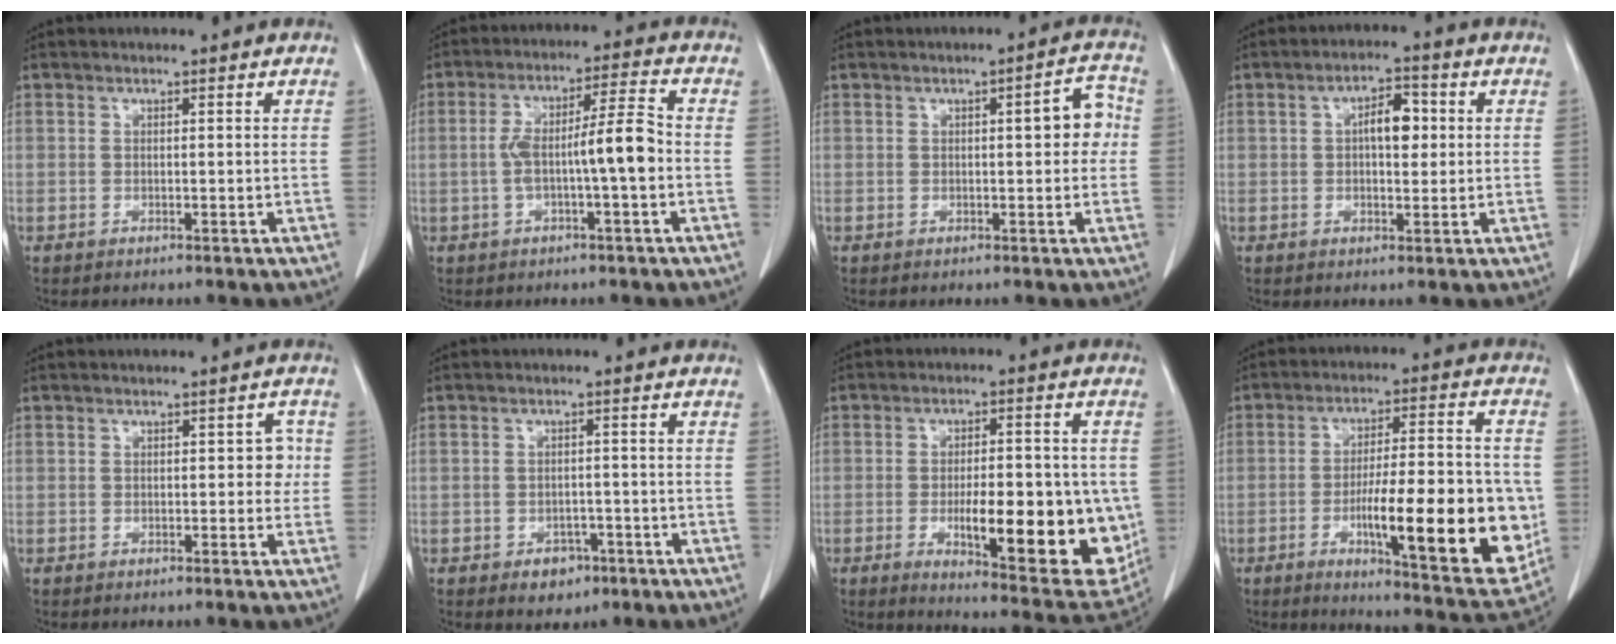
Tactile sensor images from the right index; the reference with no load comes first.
{"total": 8.4, "force": [-1.5, 0.4, 8.2], "torque": [-0.151, 0.023, -0.026]}
{"total": 4.9, "force": [0.4, 1.5, 4.7], "torque": [-0.052, 0.017, 0.001]}
{"total": 5.2, "force": [0.8, 2.2, 4.6], "torque": [-0.076, 0.012, 0.012]}
{"total": 2.5, "force": [0.0, 1.6, 2.0], "torque": [-0.015, 0.019, -0.001]}
{"total": 3.6, "force": [-2.0, 2.6, 1.6], "torque": [-0.013, 0.006, -0.019]}
{"total": 19.0, "force": [-3.9, 5.1, 17.9], "torque": [-0.205, -0.007, -0.036]}
{"total": 20.9, "force": [-4.7, 3.9, 20.0], "torque": [-0.260, -0.001, -0.057]}